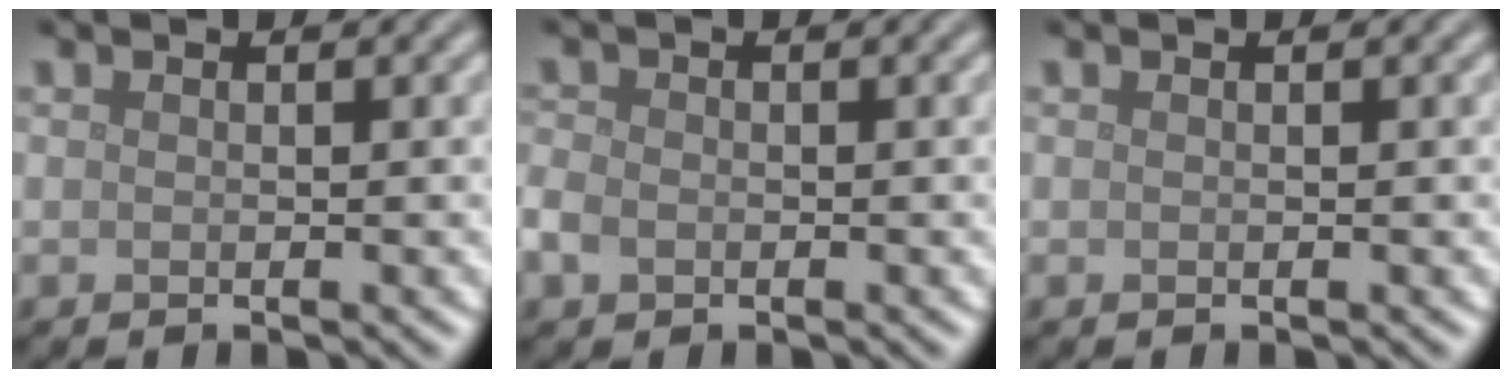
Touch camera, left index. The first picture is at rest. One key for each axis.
{"total": 1.7, "fx": -0.7, "fy": 1.3, "fz": 0.8, "tx": -0.018, "ty": -0.002, "tz": -0.020}
{"total": 0.0}